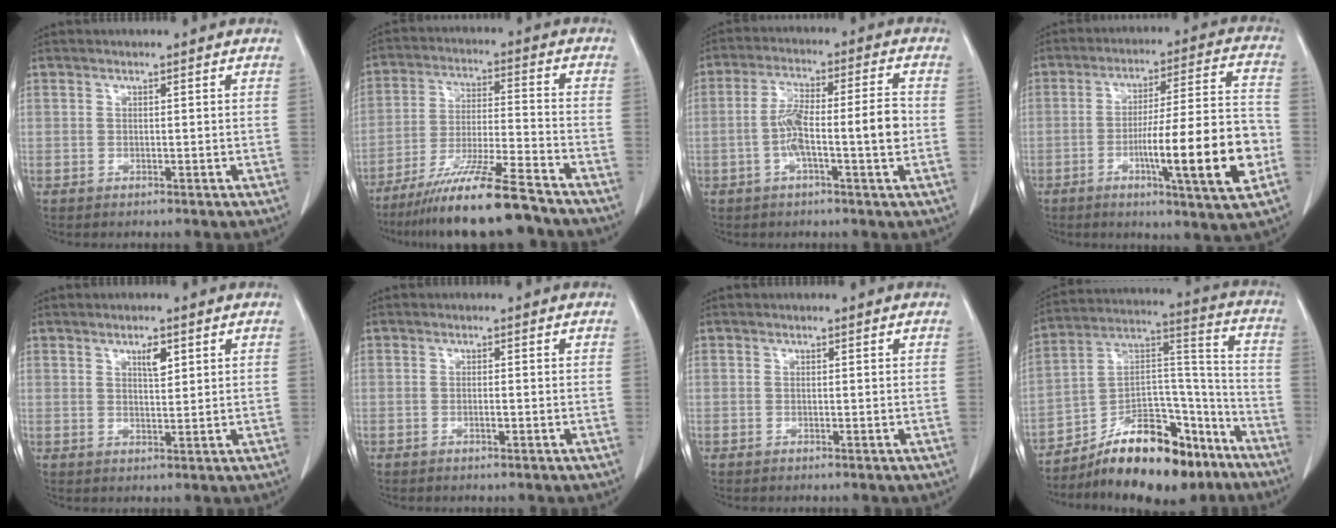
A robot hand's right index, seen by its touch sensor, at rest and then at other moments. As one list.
[{"total": 14.2, "force": [-11.3, 0.2, 8.5], "torque": [-0.151, -0.027, -0.195]}, {"total": 9.3, "force": [-1.6, 1.1, 9.1], "torque": [-0.164, 0.021, -0.033]}, {"total": 17.1, "force": [-5.1, 0.7, 16.4], "torque": [-0.249, 0.001, -0.075]}, {"total": 2.9, "force": [1.6, 1.0, 2.3], "torque": [-0.038, -0.004, 0.028]}, {"total": 0.9, "force": [-0.3, 0.2, 0.8], "torque": [-0.018, 0.000, -0.005]}, {"total": 0.0}, {"total": 19.0, "force": [-13.6, 7.1, 11.2], "torque": [-0.172, 0.042, -0.218]}]